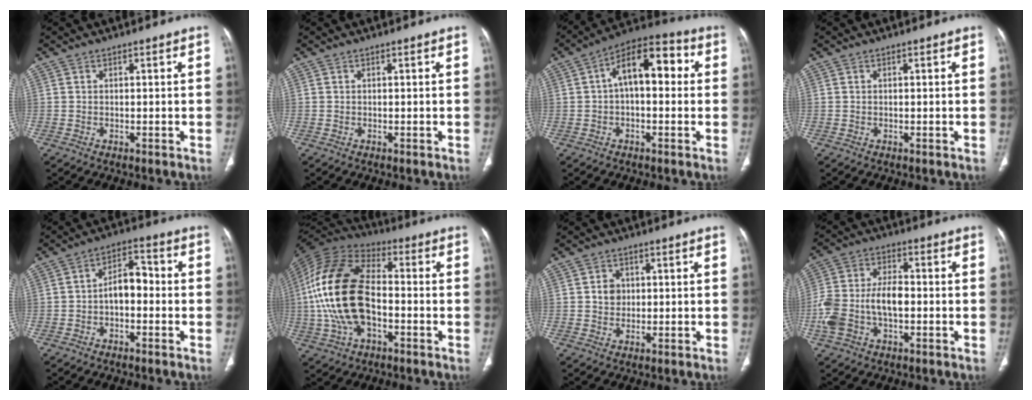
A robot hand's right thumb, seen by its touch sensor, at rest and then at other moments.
{"total": 0.0}
{"total": 12.5, "force": [1.7, 6.5, 10.5], "torque": [-0.139, 0.040, 0.015]}
{"total": 0.0}
{"total": 6.4, "force": [-1.2, 3.8, 5.0], "torque": [-0.067, 0.032, -0.029]}
{"total": 20.3, "force": [-2.2, 11.7, 16.5], "torque": [-0.335, 0.024, -0.044]}
{"total": 3.1, "force": [0.4, 2.7, 1.4], "torque": [-0.003, 0.002, 0.006]}
{"total": 8.5, "force": [-1.7, 5.3, 6.4], "torque": [-0.136, 0.024, -0.032]}